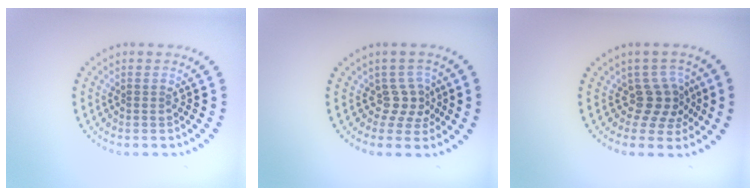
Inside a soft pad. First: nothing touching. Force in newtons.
{"total": 2.3, "press": 1.5, "slide": 1.8}
{"total": 2.9, "press": 2.3, "slide": 1.8}